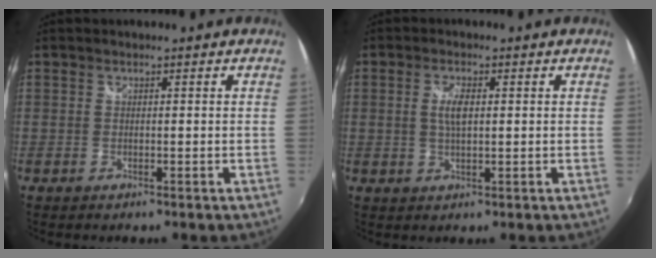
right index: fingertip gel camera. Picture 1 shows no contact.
{"total": 3.5, "force": [0.5, 1.2, 3.2], "torque": [-0.060, 0.000, 0.009]}